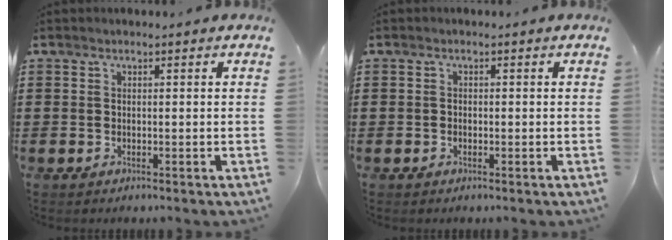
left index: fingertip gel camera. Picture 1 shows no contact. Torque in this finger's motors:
{"motor_torque": [-0.73, 1.08, -0.02, -0.01]}